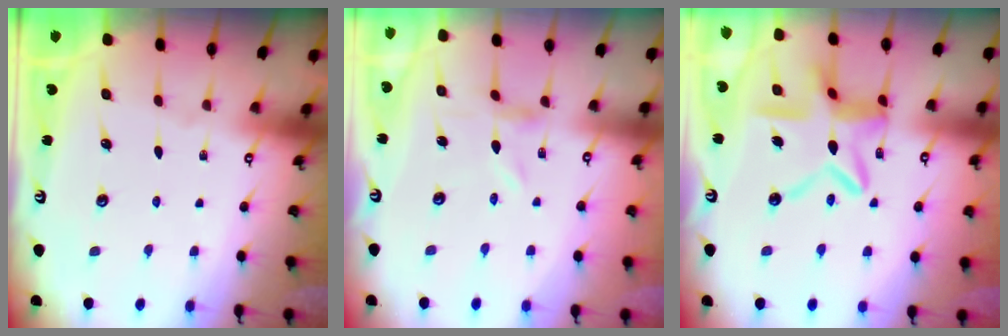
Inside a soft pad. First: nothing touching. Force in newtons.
{"total": 0.0}
{"total": 14.8, "press": 14.7, "slide": 1.4}